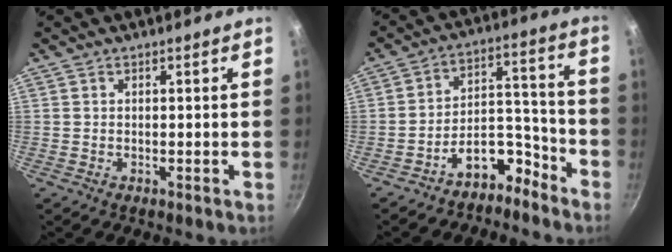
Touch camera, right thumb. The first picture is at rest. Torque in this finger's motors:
{"motor_torque": [1.38, 0.05, 0.59, -1.20, 0.18]}